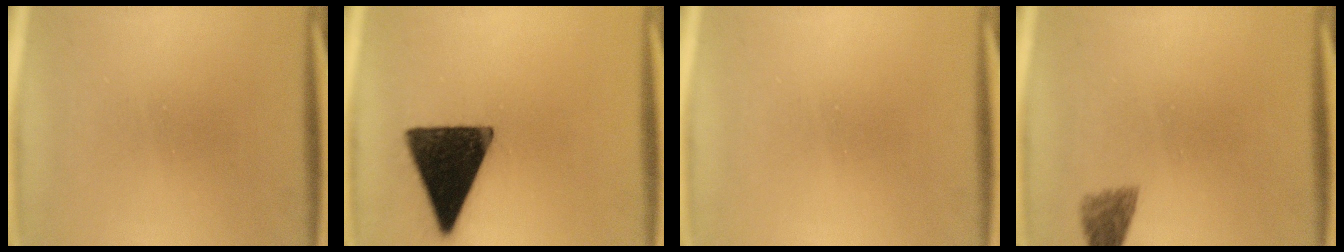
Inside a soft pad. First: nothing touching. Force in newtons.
{"total": 16.2}
{"total": 0.0}
{"total": 2.0}